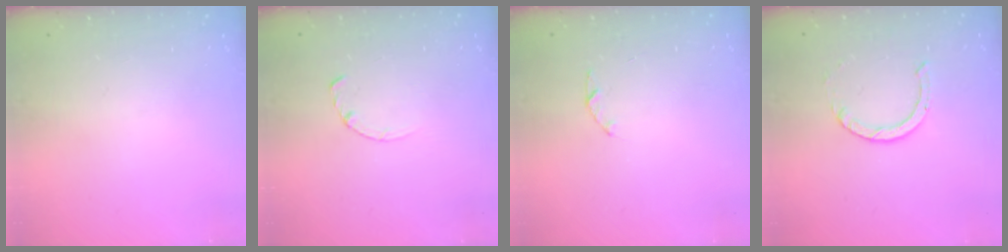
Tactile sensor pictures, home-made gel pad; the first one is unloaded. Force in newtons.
{"total": 2.8, "press": 2.8, "slide": 0.4}
{"total": 1.0, "press": 0.9, "slide": 0.3}
{"total": 2.2, "press": 2.2, "slide": 0.2}